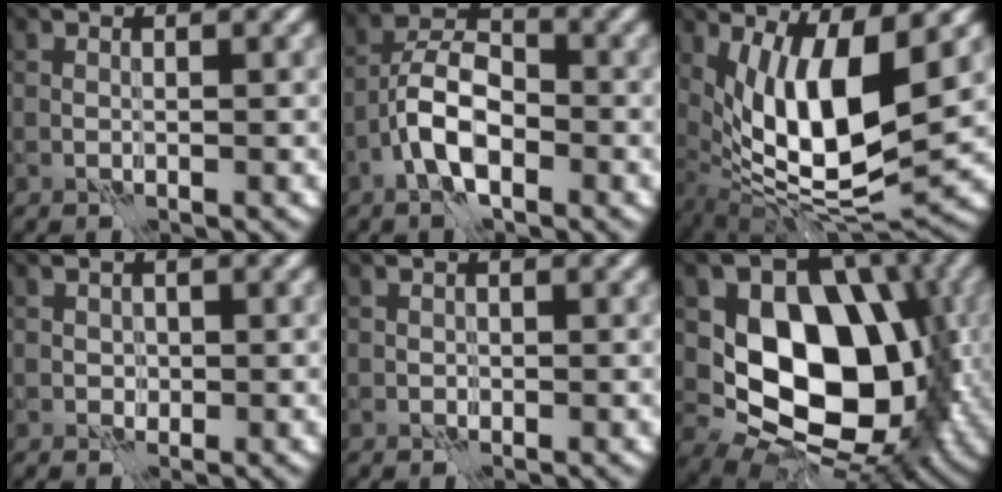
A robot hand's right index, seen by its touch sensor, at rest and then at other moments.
{"total": 5.4, "force": [-2.7, 2.5, 4.0], "torque": [-0.066, 0.009, -0.056]}
{"total": 10.9, "force": [1.5, 3.6, 10.2], "torque": [-0.172, -0.013, 0.028]}
{"total": 1.3, "force": [-0.1, 1.3, 0.3], "torque": [-0.005, -0.004, -0.001]}
{"total": 0.8, "force": [-0.2, 0.7, 0.2], "torque": [-0.002, -0.002, -0.003]}
{"total": 12.9, "force": [-0.1, 9.1, 9.1], "torque": [-0.119, -0.015, -0.005]}